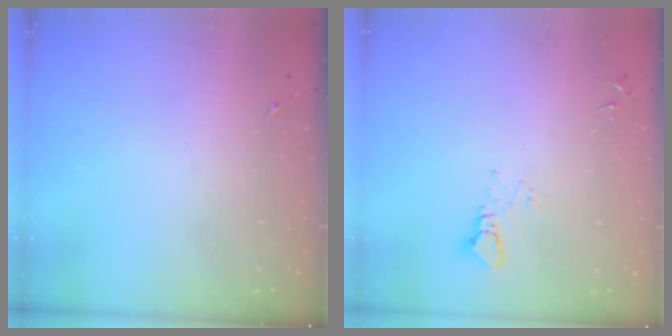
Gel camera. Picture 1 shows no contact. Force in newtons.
{"total": 3.4, "press": 3.4, "slide": 0.2}